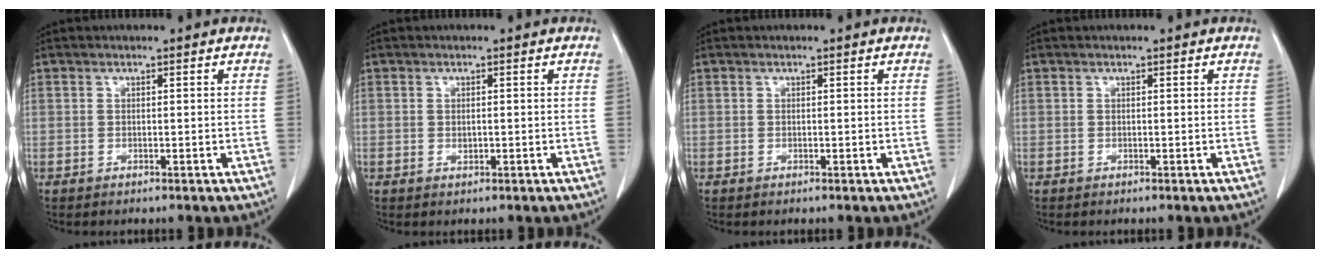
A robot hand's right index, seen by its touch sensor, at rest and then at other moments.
{"total": 0.8, "force": [0.0, 0.4, 0.6], "torque": [-0.012, -0.001, 0.001]}
{"total": 0.0}
{"total": 0.0}